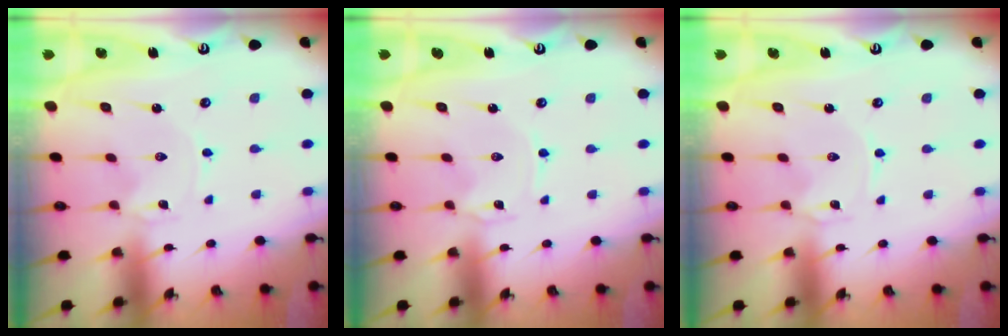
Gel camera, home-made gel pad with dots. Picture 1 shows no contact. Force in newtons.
{"total": 0.8, "press": 0.8, "slide": 0.1}
{"total": 0.0}